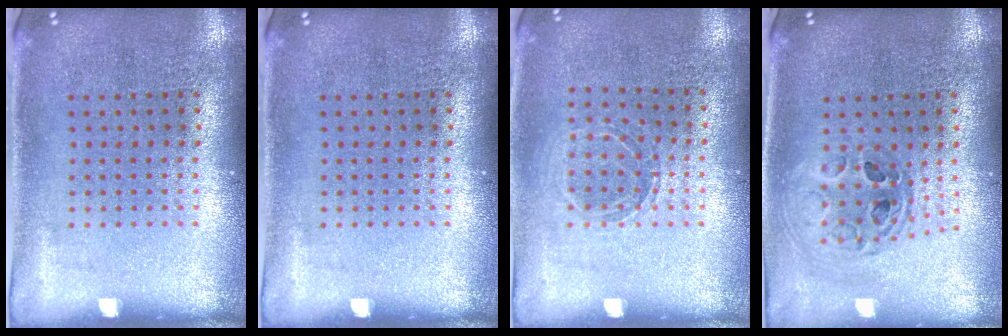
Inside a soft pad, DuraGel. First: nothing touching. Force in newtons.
{"total": 0.0}
{"total": 1.0, "press": 1.0, "slide": 0.2}
{"total": 0.8, "press": 0.7, "slide": 0.2}